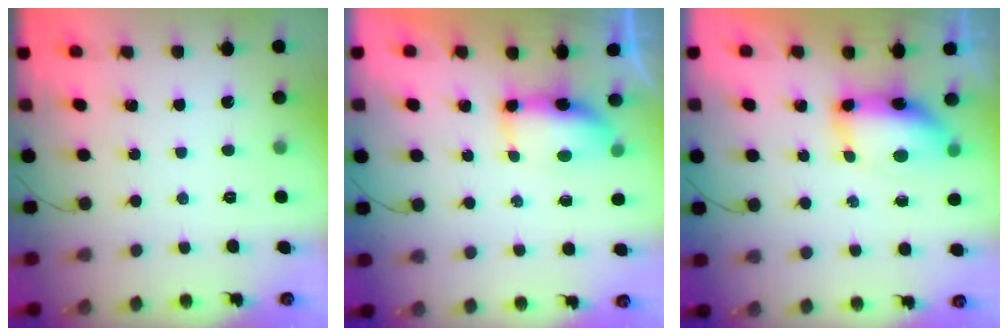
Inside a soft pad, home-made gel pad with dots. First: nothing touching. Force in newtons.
{"total": 7.0, "press": 6.9, "slide": 1.1}
{"total": 9.1, "press": 9.0, "slide": 1.8}